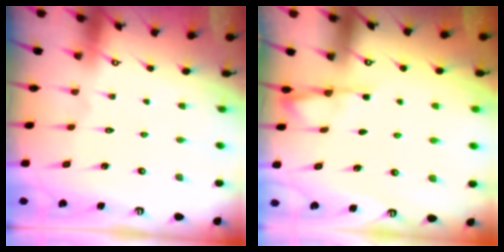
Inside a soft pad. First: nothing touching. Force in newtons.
{"total": 2.4, "press": 2.4, "slide": 0.5}